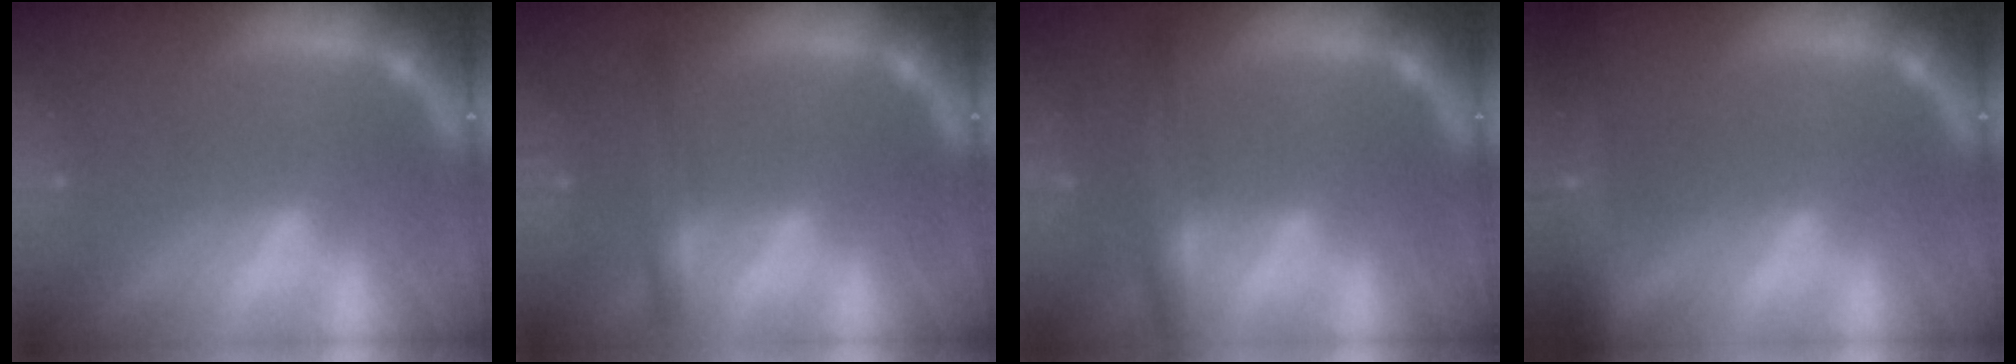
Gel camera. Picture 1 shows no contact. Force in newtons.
{"total": 3.0}
{"total": 4.0}
{"total": 8.6}